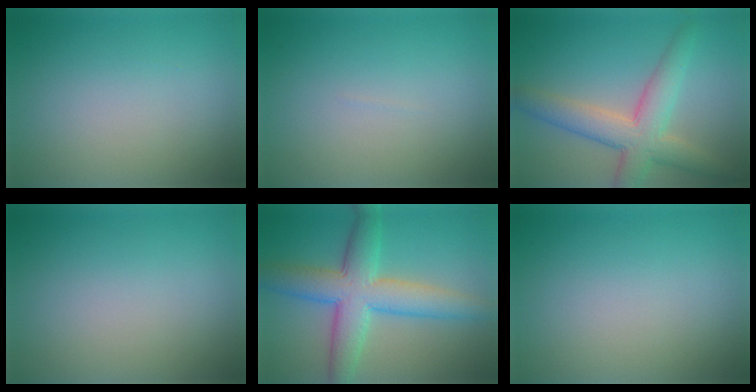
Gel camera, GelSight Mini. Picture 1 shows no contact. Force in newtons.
{"total": 0.0}
{"total": 6.1, "press": 6.1, "slide": 0.4}
{"total": 0.0}
{"total": 7.5, "press": 7.5, "slide": 0.1}
{"total": 0.0}